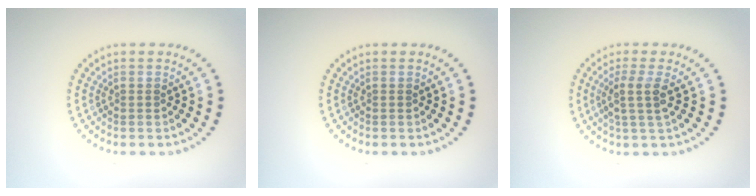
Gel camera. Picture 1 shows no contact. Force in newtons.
{"total": 0.0}
{"total": 2.5, "press": 2.0, "slide": 1.6}